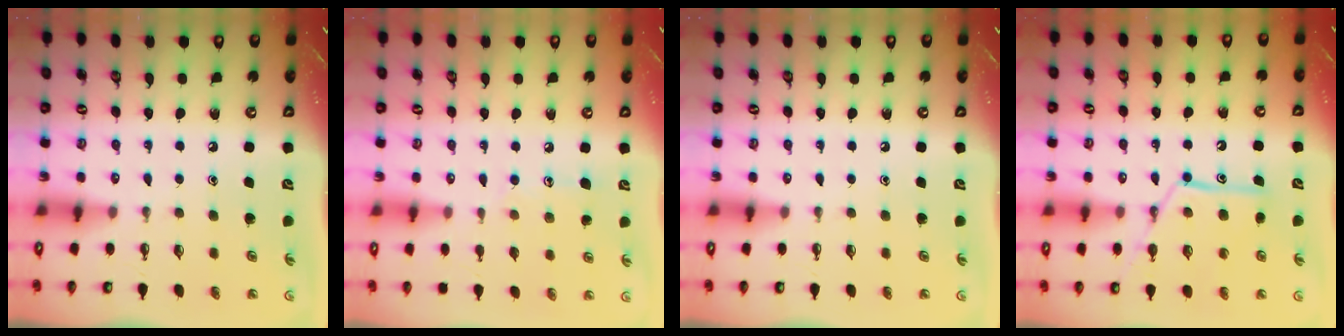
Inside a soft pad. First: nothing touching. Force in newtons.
{"total": 7.0, "press": 7.0, "slide": 0.4}
{"total": 0.0}
{"total": 12.8, "press": 12.7, "slide": 1.1}